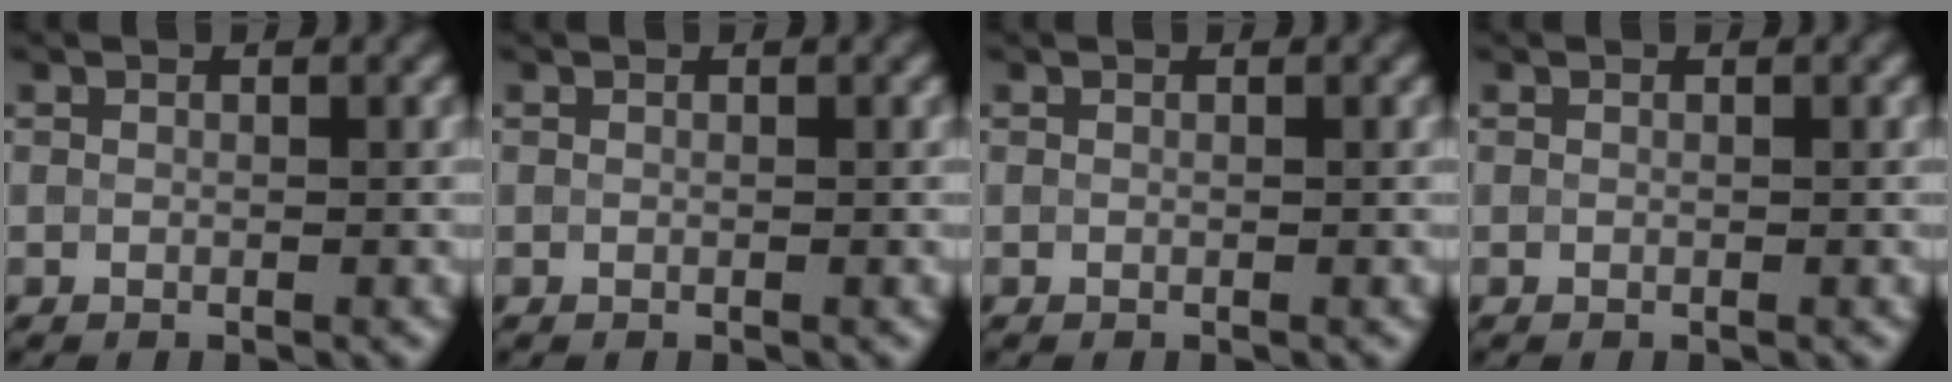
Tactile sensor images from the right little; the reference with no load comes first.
{"total": 0.0}
{"total": 0.0}
{"total": 0.0}